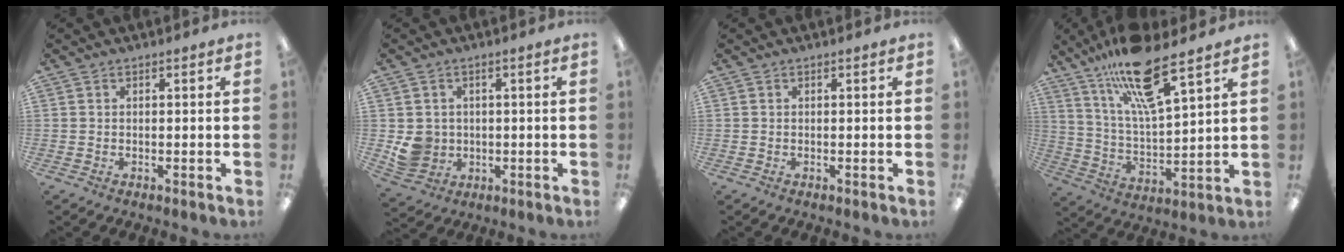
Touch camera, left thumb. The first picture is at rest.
{"total": 5.4, "force": [0.2, 5.2, 1.4], "torque": [-0.026, 0.005, 0.009]}
{"total": 0.0}
{"total": 16.6, "force": [11.8, 3.7, 11.1], "torque": [-0.202, -0.055, 0.195]}